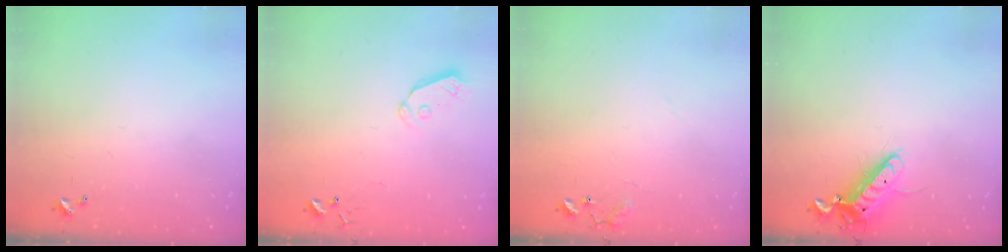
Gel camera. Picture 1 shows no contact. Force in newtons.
{"total": 6.4, "press": 6.4, "slide": 0.6}
{"total": 8.6, "press": 8.6, "slide": 0.5}
{"total": 11.9, "press": 11.7, "slide": 2.2}